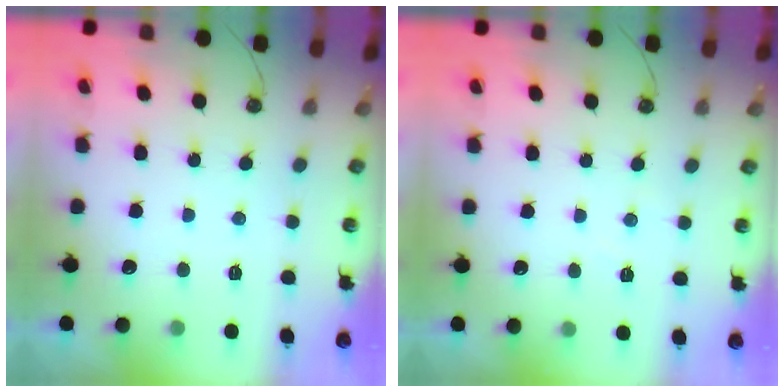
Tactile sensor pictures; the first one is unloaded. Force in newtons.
{"total": 4.6, "press": 4.5, "slide": 0.8}